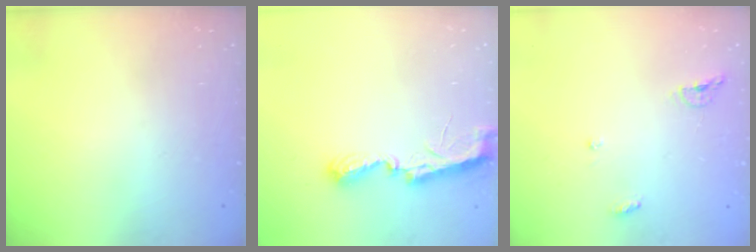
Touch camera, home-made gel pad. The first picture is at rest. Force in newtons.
{"total": 7.2, "press": 7.2, "slide": 0.1}
{"total": 6.8, "press": 6.7, "slide": 0.6}